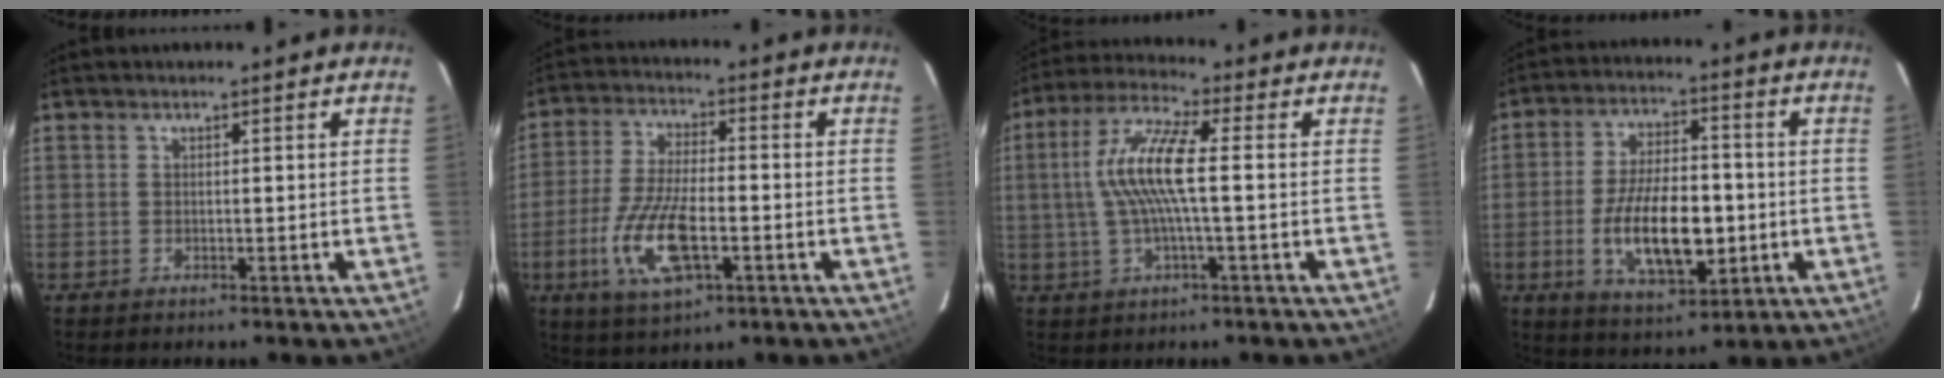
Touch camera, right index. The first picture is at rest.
{"total": 12.5, "force": [-4.1, 4.7, 10.9], "torque": [-0.233, -0.010, -0.076]}
{"total": 10.6, "force": [0.2, 1.6, 10.5], "torque": [-0.212, 0.010, 0.003]}
{"total": 14.3, "force": [-2.9, 6.3, 12.5], "torque": [-0.238, -0.002, -0.041]}